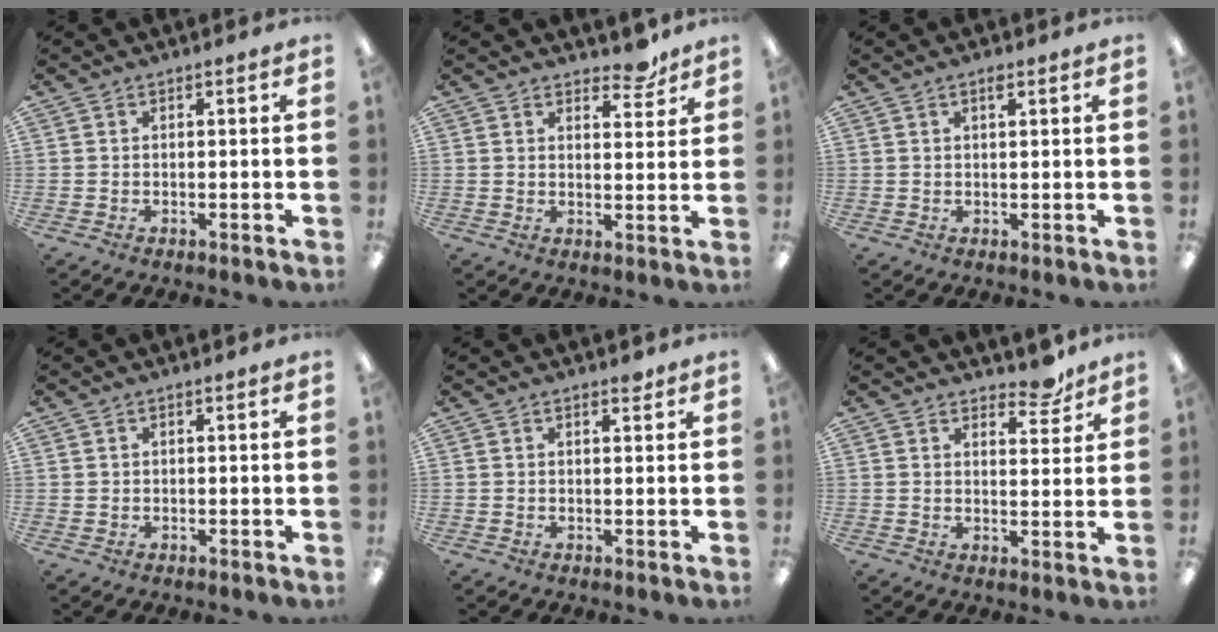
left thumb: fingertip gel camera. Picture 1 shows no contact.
{"total": 5.9, "force": [4.8, 2.4, 2.4], "torque": [-0.009, -0.033, 0.079]}
{"total": 1.6, "force": [1.0, 0.6, 1.0], "torque": [-0.015, -0.001, 0.016]}
{"total": 0.7, "force": [0.3, 0.6, 0.0], "torque": [0.001, 0.005, 0.005]}
{"total": 1.5, "force": [1.2, 0.6, 0.7], "torque": [0.001, -0.006, 0.018]}
{"total": 6.3, "force": [5.2, 2.5, 2.6], "torque": [-0.015, -0.036, 0.087]}